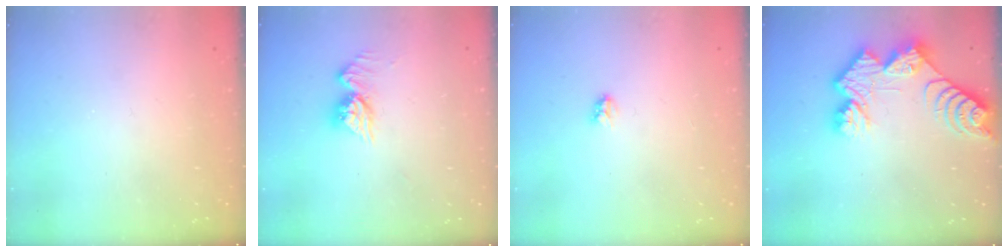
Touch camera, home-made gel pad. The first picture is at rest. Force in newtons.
{"total": 9.7, "press": 9.7, "slide": 0.9}
{"total": 2.9, "press": 2.9, "slide": 0.3}
{"total": 11.5, "press": 11.4, "slide": 1.0}